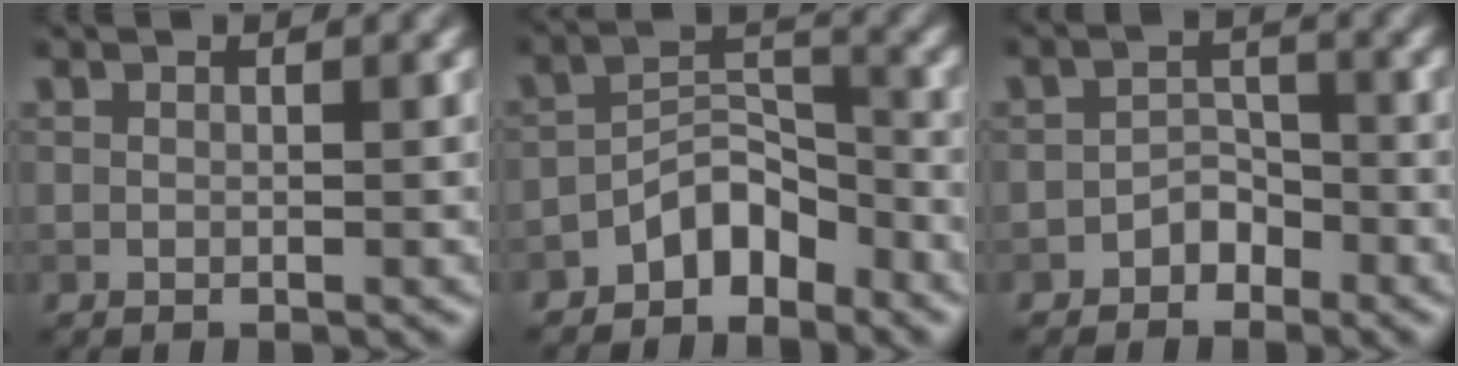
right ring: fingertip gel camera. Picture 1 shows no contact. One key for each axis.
{"total": 4.1, "fx": -3.0, "fy": 2.0, "fz": 1.9, "tx": -0.020, "ty": 0.017, "tz": -0.058}
{"total": 1.9, "fx": -1.4, "fy": 1.2, "fz": 0.6, "tx": -0.002, "ty": 0.010, "tz": -0.025}